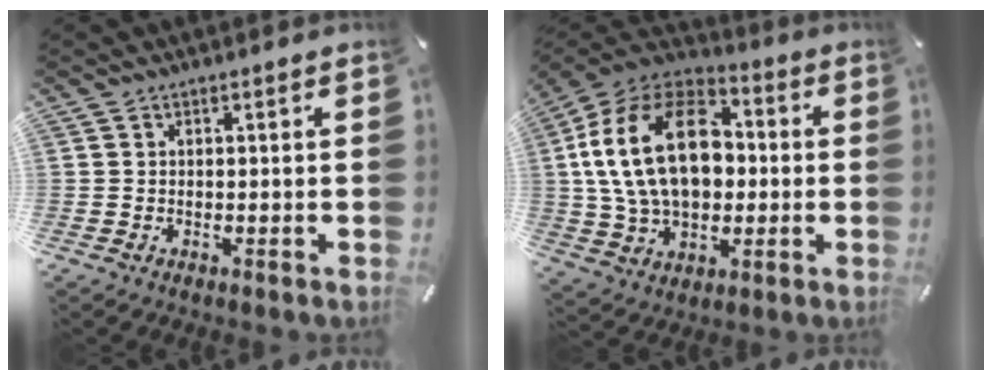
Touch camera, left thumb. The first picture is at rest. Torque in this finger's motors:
{"motor_torque": [1.45, 1.52, 1.75, -1.02, 1.05]}